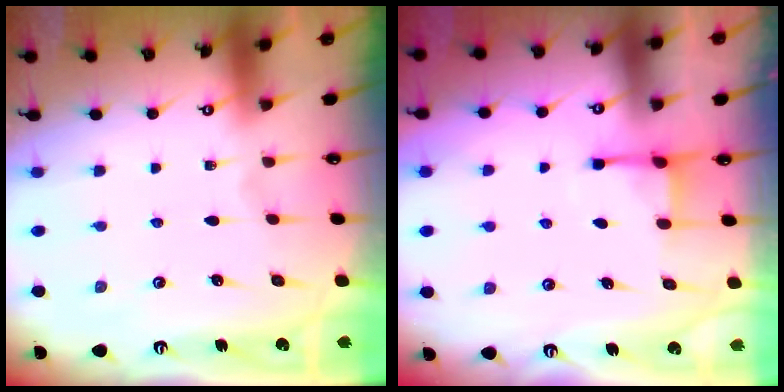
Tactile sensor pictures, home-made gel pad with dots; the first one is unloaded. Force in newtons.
{"total": 2.5, "press": 2.4, "slide": 0.5}